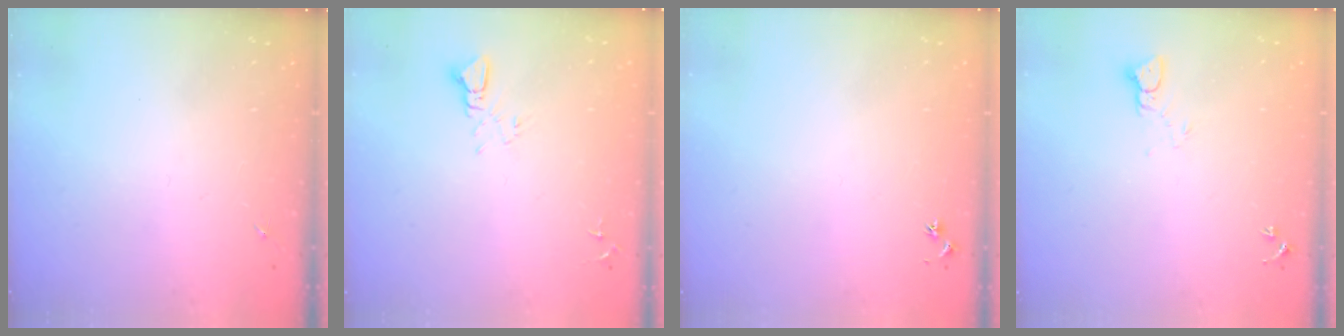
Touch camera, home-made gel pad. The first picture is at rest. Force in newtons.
{"total": 3.6, "press": 3.6, "slide": 0.3}
{"total": 3.0, "press": 2.9, "slide": 0.3}
{"total": 3.1, "press": 3.1, "slide": 0.2}